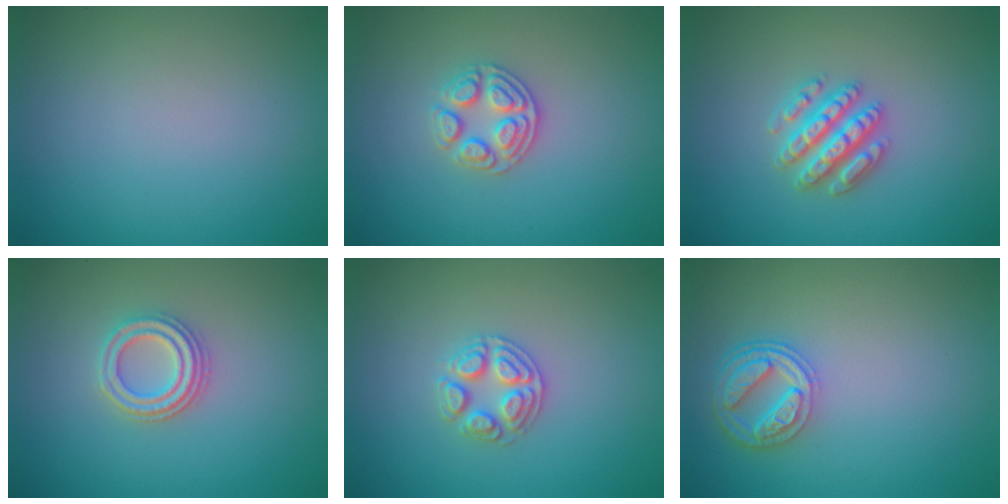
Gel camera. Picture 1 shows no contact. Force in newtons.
{"total": 2.9, "press": 2.7, "slide": 1.0}
{"total": 3.5, "press": 3.4, "slide": 0.8}
{"total": 2.9, "press": 2.7, "slide": 1.2}
{"total": 2.6, "press": 2.5, "slide": 0.5}
{"total": 4.2, "press": 3.4, "slide": 2.4}